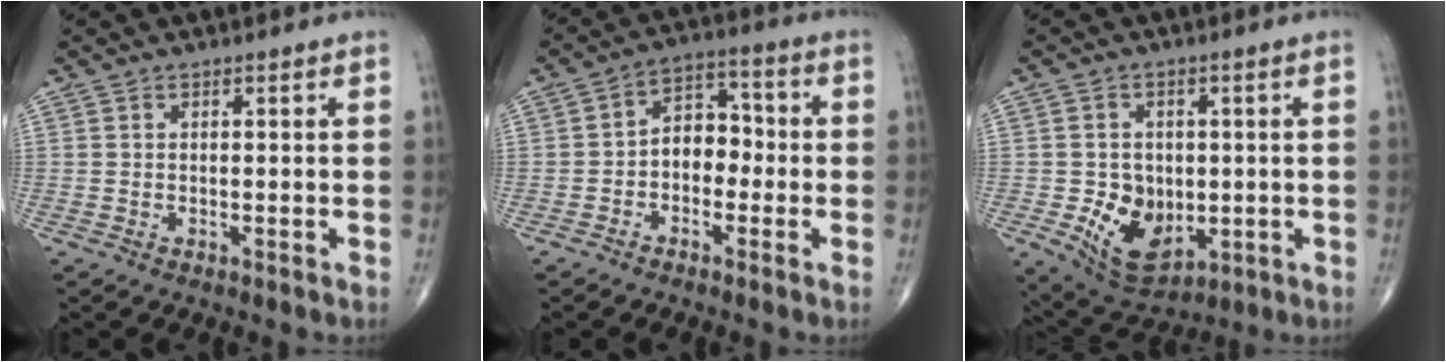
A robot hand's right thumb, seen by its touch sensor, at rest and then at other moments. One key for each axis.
{"total": 7.1, "fx": -1.4, "fy": 5.1, "fz": 4.8, "tx": -0.045, "ty": 0.033, "tz": -0.040}
{"total": 10.9, "fx": -1.7, "fy": 7.9, "fz": 7.4, "tx": -0.089, "ty": -0.005, "tz": -0.008}